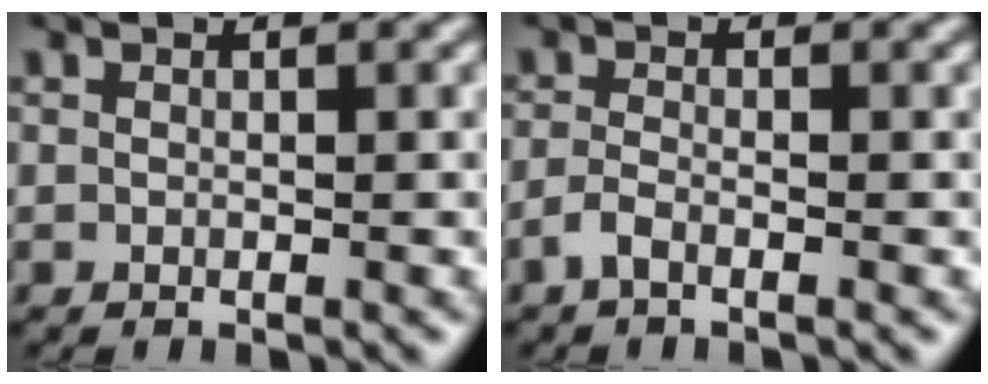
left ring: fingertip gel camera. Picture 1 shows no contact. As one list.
[{"total": 1.4, "force": [-0.9, 0.4, 1.0], "torque": [-0.025, 0.001, -0.023]}]